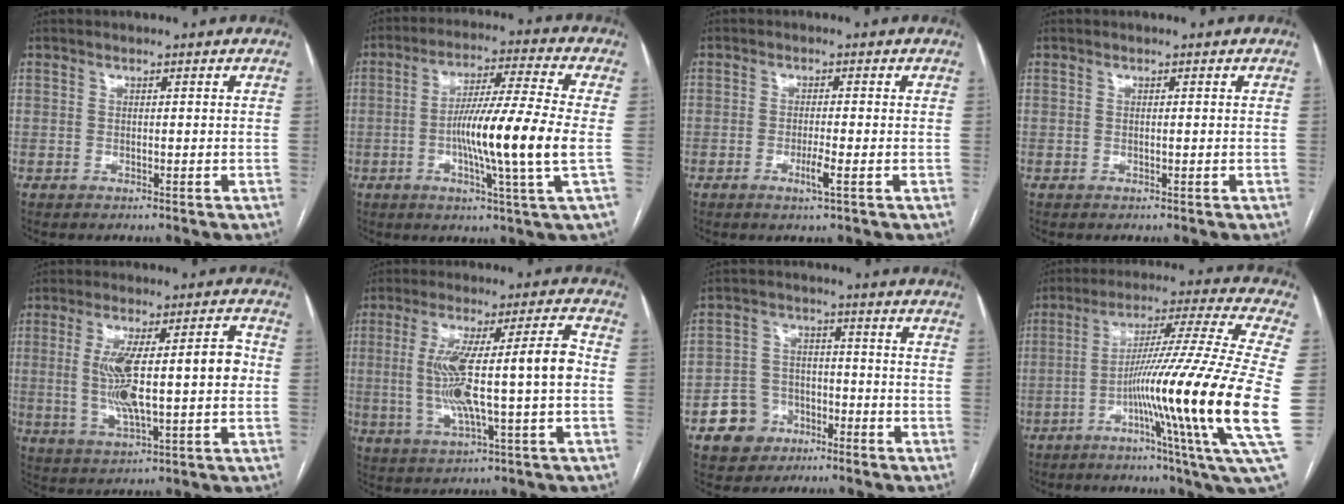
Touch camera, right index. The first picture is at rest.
{"total": 14.1, "force": [-2.0, -1.2, 13.9], "torque": [-0.244, -0.009, -0.046]}
{"total": 2.7, "force": [-1.1, -0.1, 2.4], "torque": [-0.043, -0.004, -0.020]}
{"total": 0.0}
{"total": 13.1, "force": [0.2, 3.0, 12.8], "torque": [-0.225, 0.024, 0.011]}
{"total": 13.9, "force": [-0.6, 0.9, 13.9], "torque": [-0.253, 0.020, -0.008]}
{"total": 7.5, "force": [-3.9, 6.2, 1.8], "torque": [-0.037, 0.020, -0.058]}
{"total": 23.1, "force": [-4.3, -2.0, 22.6], "torque": [-0.340, -0.012, -0.089]}